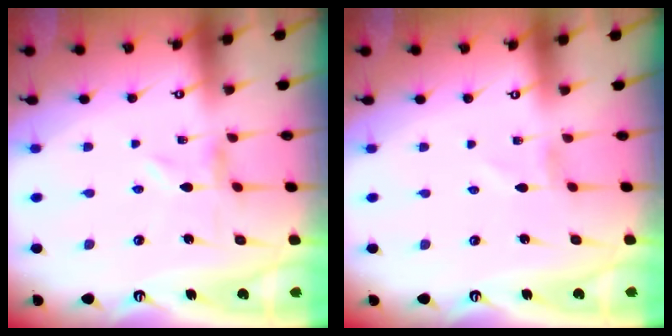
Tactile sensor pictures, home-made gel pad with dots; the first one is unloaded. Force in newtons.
{"total": 0.8, "press": 0.8, "slide": 0.1}